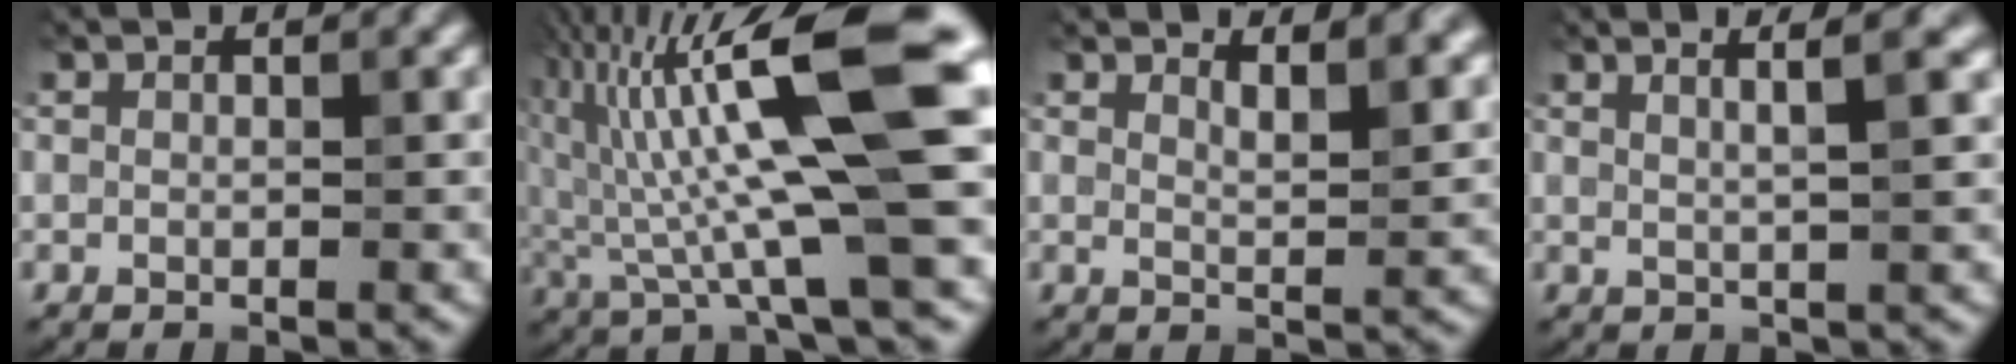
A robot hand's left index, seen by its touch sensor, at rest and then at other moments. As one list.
[{"total": 14.2, "force": [2.1, 2.8, 13.8], "torque": [-0.248, 0.018, 0.044]}, {"total": 4.0, "force": [2.8, 1.4, 2.5], "torque": [-0.019, 0.011, 0.041]}, {"total": 2.8, "force": [1.4, 0.5, 2.4], "torque": [-0.032, 0.016, 0.010]}]